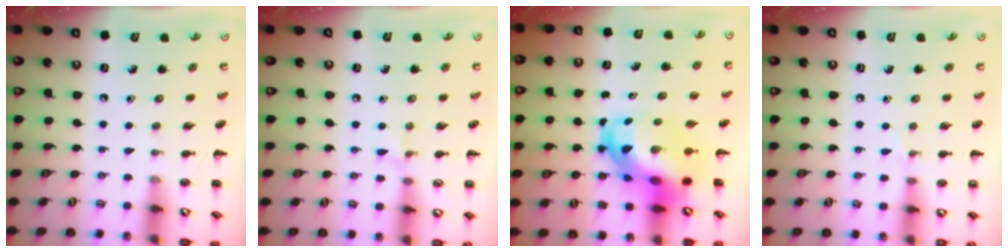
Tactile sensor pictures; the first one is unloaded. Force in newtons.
{"total": 4.0, "press": 3.8, "slide": 1.4}
{"total": 11.7, "press": 11.2, "slide": 3.3}
{"total": 3.8, "press": 3.6, "slide": 1.3}